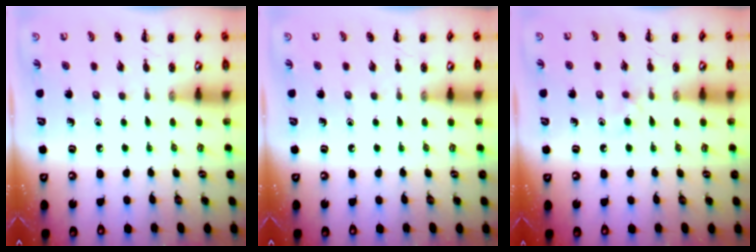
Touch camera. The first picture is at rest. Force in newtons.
{"total": 0.0}
{"total": 3.2, "press": 2.9, "slide": 1.4}